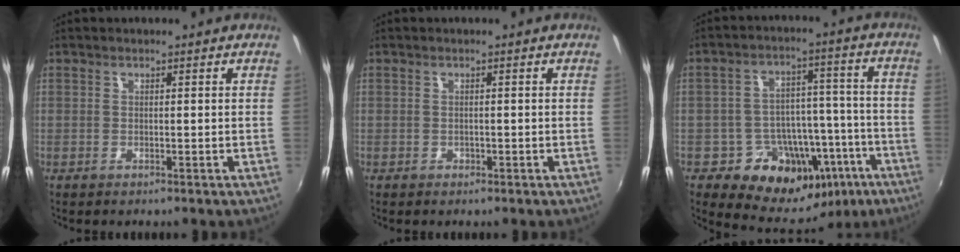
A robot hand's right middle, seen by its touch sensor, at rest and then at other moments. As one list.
[{"total": 0.7, "force": [-0.4, 0.6, 0.1], "torque": [0.000, -0.002, -0.005]}, {"total": 18.8, "force": [-9.6, 13.7, 8.5], "torque": [-0.154, 0.028, -0.111]}]